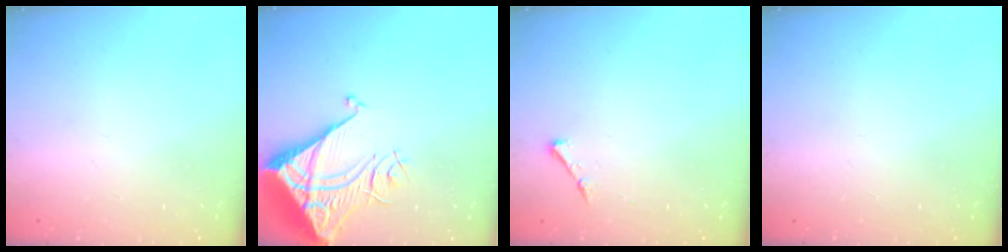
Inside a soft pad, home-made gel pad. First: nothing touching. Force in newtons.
{"total": 9.4, "press": 9.3, "slide": 1.0}
{"total": 3.7, "press": 3.6, "slide": 0.5}
{"total": 0.0}